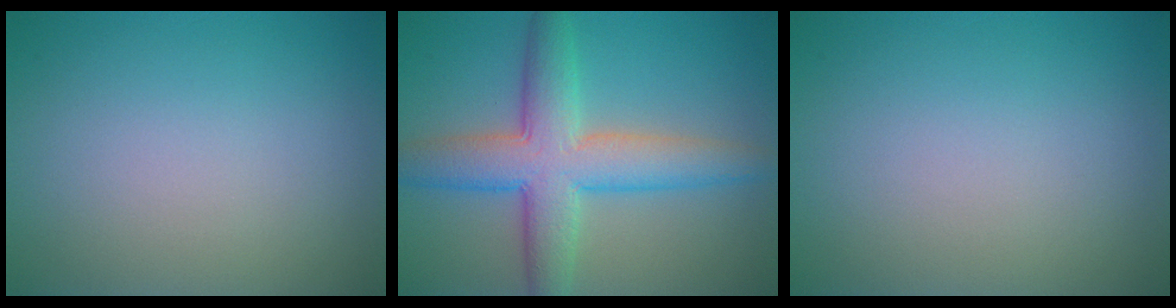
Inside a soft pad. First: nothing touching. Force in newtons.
{"total": 7.5, "press": 7.5, "slide": 0.1}
{"total": 0.0}